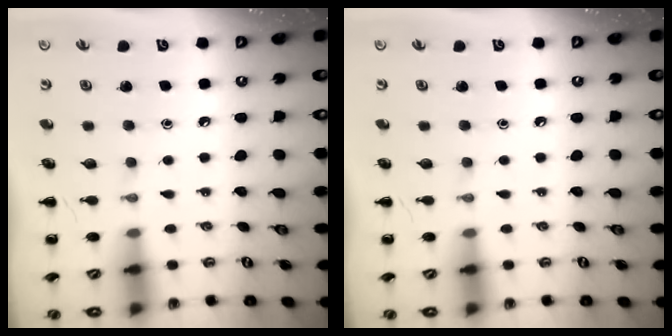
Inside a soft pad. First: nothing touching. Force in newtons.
{"total": 0.0}